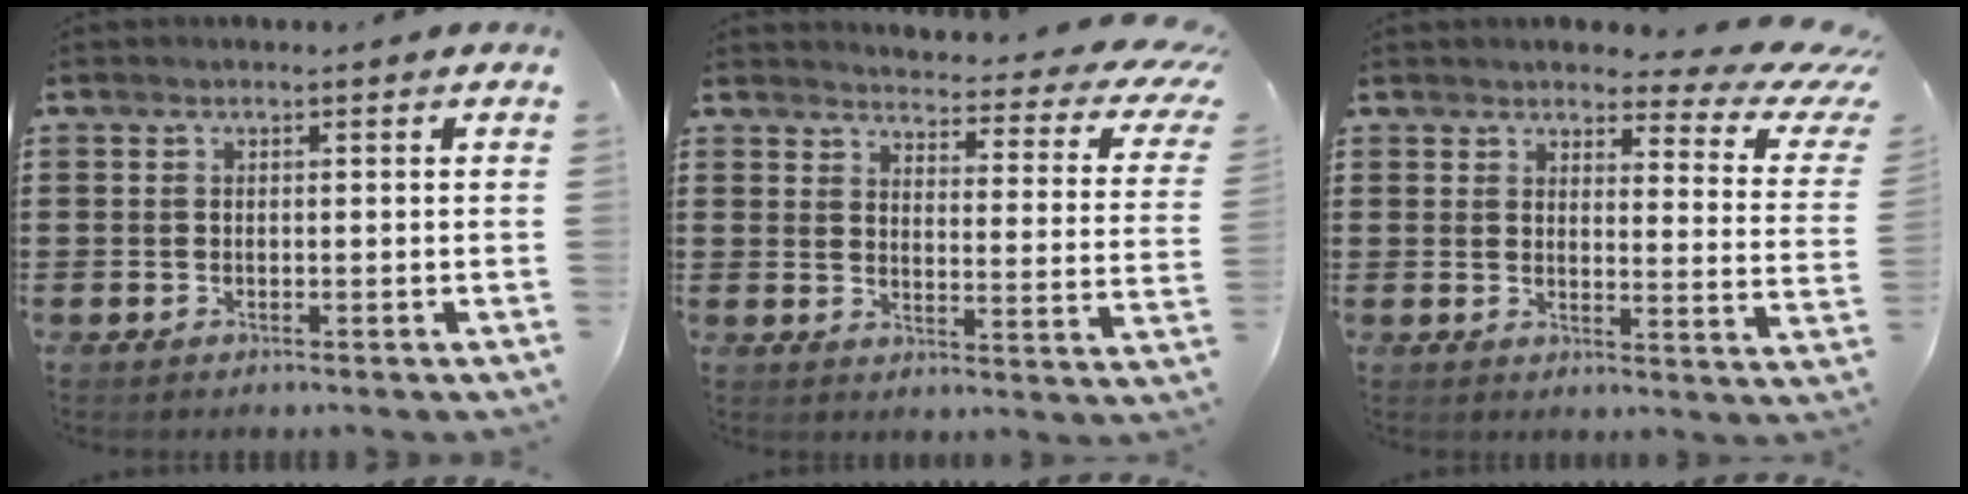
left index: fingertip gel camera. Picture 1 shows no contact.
{"total": 3.8, "force": [3.4, 0.3, 1.7], "torque": [-0.038, -0.037, 0.048]}
{"total": 4.6, "force": [3.9, 1.1, 2.3], "torque": [-0.040, -0.029, 0.060]}